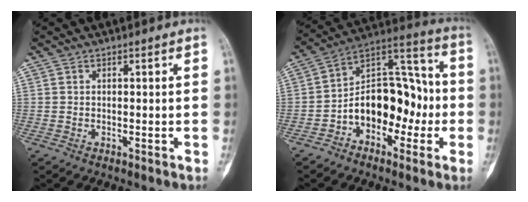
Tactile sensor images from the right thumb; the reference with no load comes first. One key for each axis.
{"total": 15.8, "fx": -3.7, "fy": 10.2, "fz": 11.5, "tx": -0.144, "ty": 0.062, "tz": -0.067}